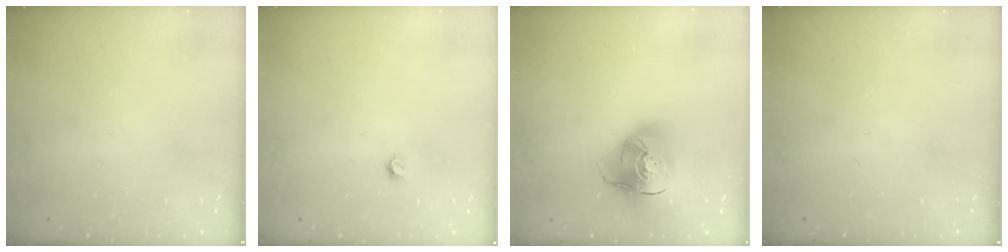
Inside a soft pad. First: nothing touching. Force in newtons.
{"total": 3.2, "press": 3.2, "slide": 0.3}
{"total": 17.1, "press": 16.8, "slide": 2.9}
{"total": 0.0}